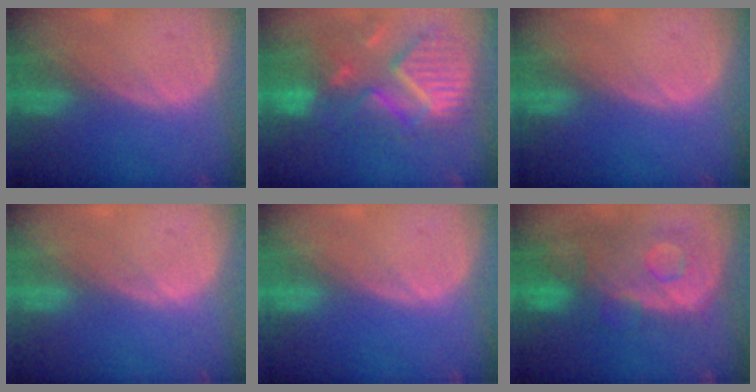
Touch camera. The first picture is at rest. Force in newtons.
{"total": 12.0, "press": 10.5, "slide": 5.8}
{"total": 0.0}
{"total": 0.0}
{"total": 0.0}
{"total": 11.2, "press": 9.8, "slide": 5.5}